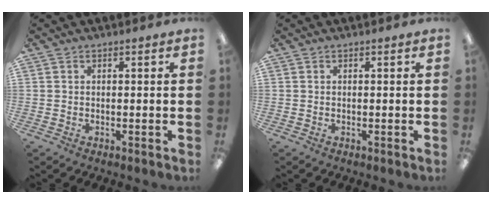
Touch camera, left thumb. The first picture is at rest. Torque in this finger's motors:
{"motor_torque": [-0.01, -0.01, 0.00, 0.00, 0.00]}